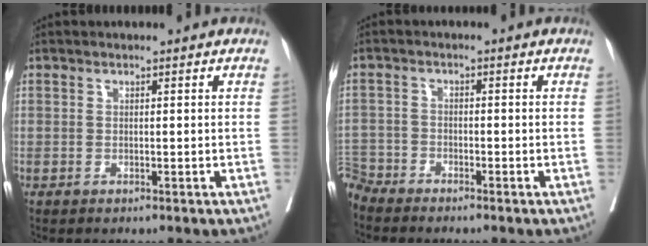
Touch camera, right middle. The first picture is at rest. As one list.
[{"total": 4.4, "force": [-4.3, 0.7, -0.6], "torque": [0.016, -0.008, -0.085]}]